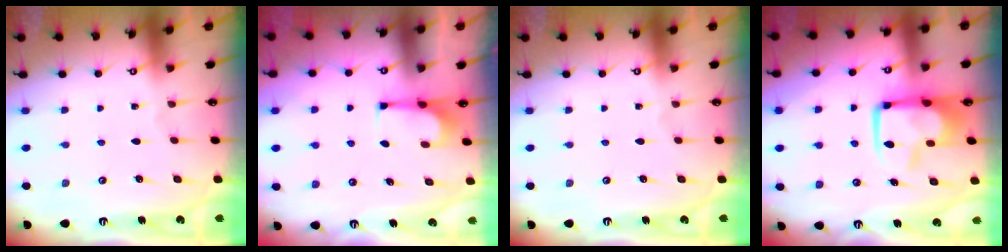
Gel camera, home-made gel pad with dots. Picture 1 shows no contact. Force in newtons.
{"total": 2.1, "press": 1.9, "slide": 0.8}
{"total": 0.0}
{"total": 10.6, "press": 10.5, "slide": 1.3}